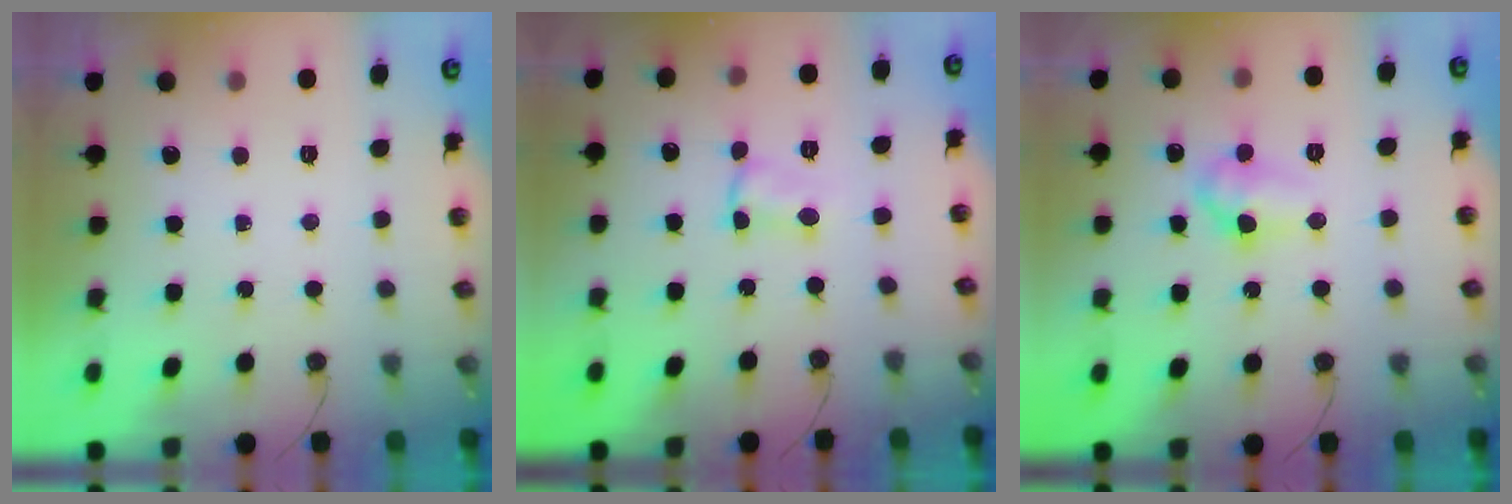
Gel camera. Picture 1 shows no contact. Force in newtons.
{"total": 1.5, "press": 1.4, "slide": 0.4}
{"total": 8.3, "press": 8.3, "slide": 0.8}